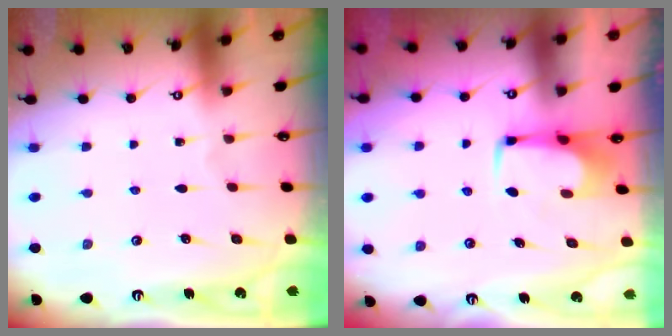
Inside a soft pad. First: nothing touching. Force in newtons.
{"total": 1.9, "press": 1.8, "slide": 0.6}